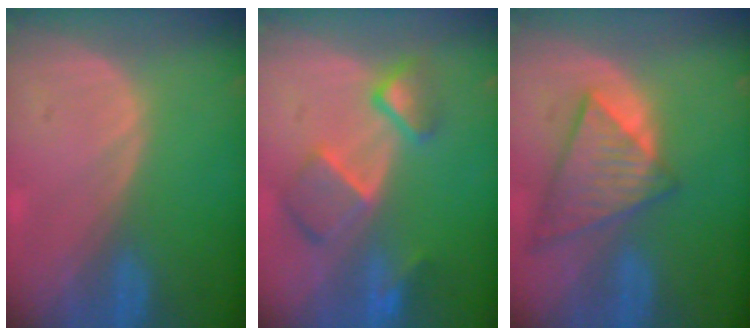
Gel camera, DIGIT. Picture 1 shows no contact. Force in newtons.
{"total": 7.7, "press": 6.7, "slide": 3.9}
{"total": 8.9, "press": 7.6, "slide": 4.5}